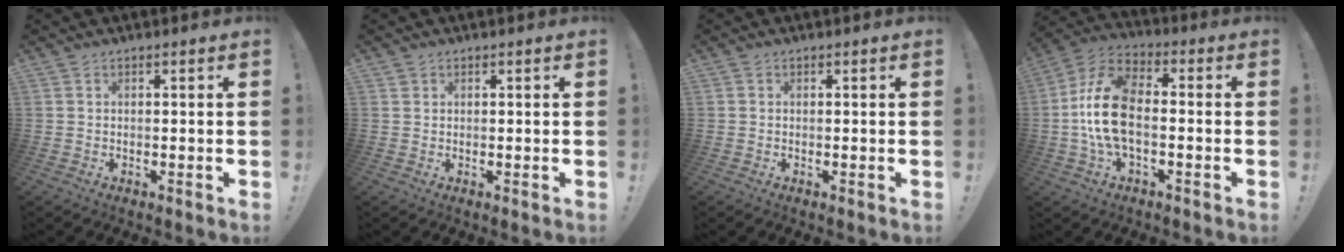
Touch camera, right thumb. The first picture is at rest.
{"total": 1.0, "force": [0.7, 0.7, 0.1], "torque": [0.000, -0.001, 0.012]}
{"total": 0.0}
{"total": 15.5, "force": [-1.8, 8.7, 12.7], "torque": [-0.248, 0.016, -0.028]}